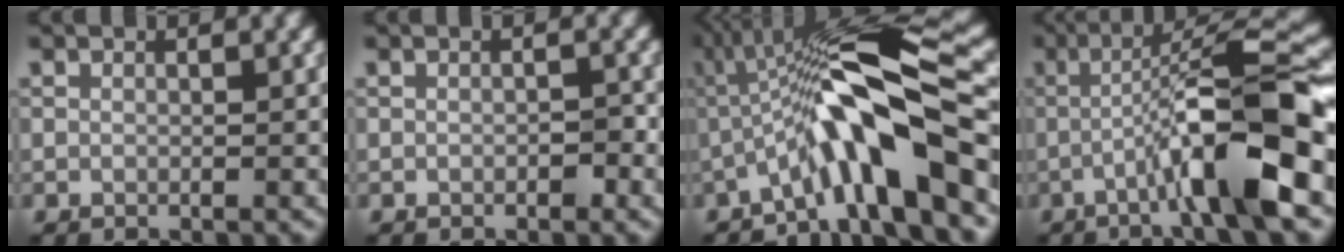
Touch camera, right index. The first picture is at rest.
{"total": 0.9, "force": [-0.3, 0.4, 0.8], "torque": [-0.011, 0.003, -0.004]}
{"total": 9.7, "force": [-2.8, 1.7, 9.2], "torque": [-0.145, 0.024, -0.057]}
{"total": 9.9, "force": [-3.0, 1.2, 9.3], "torque": [-0.140, 0.022, -0.057]}